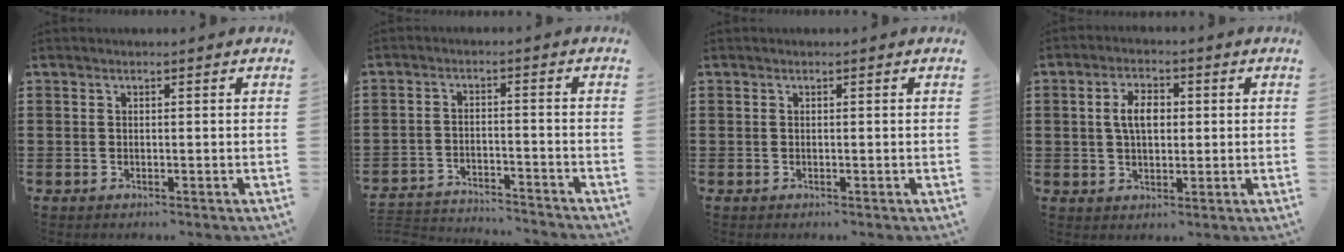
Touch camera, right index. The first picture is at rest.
{"total": 3.4, "force": [-3.3, 0.3, 0.3], "torque": [-0.011, 0.004, -0.072]}
{"total": 0.0}
{"total": 4.9, "force": [0.6, 2.8, 4.0], "torque": [-0.084, 0.012, 0.009]}